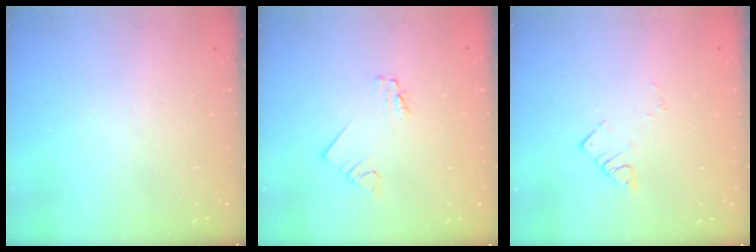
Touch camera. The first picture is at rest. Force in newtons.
{"total": 1.6, "press": 1.6, "slide": 0.2}
{"total": 3.3, "press": 3.3, "slide": 0.4}